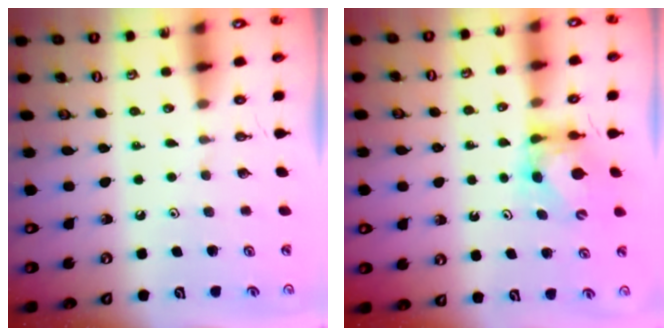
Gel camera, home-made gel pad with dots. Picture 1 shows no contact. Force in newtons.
{"total": 5.4, "press": 5.4, "slide": 0.6}